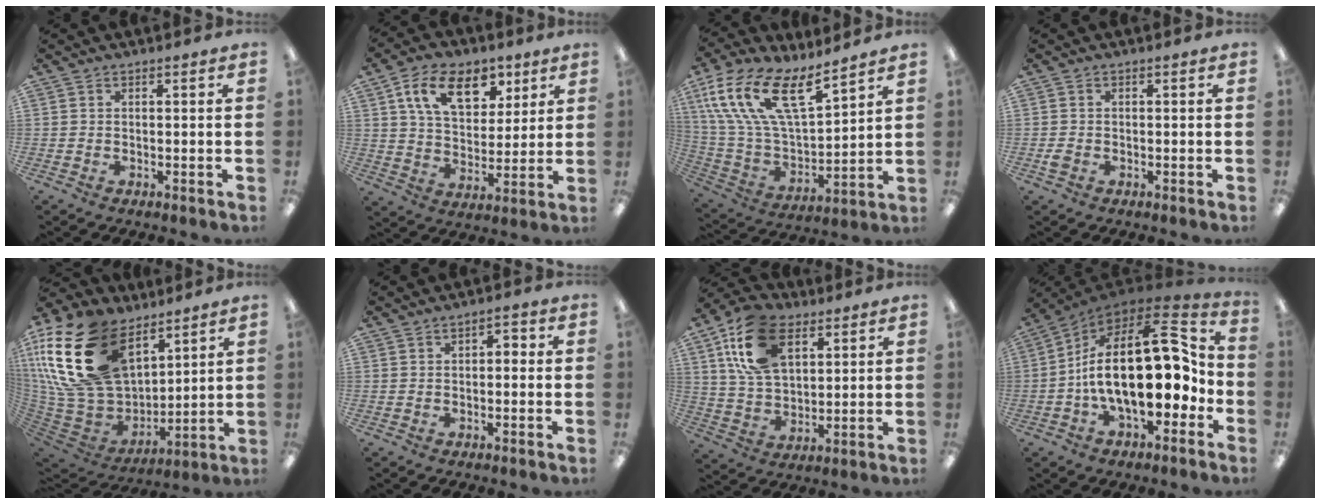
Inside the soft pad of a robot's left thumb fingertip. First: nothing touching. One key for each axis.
{"total": 14.7, "fx": 7.5, "fy": 9.3, "fz": 8.6, "tx": -0.136, "ty": -0.011, "tz": 0.133}
{"total": 21.3, "fx": 12.4, "fy": 9.3, "fz": 14.6, "tx": -0.312, "ty": -0.068, "tz": 0.220}
{"total": 1.5, "fx": -0.6, "fy": 1.2, "fz": 0.8, "tx": -0.014, "ty": 0.004, "tz": -0.011}
{"total": 29.3, "fx": 13.2, "fy": 18.2, "fz": 18.7, "tx": -0.411, "ty": -0.060, "tz": 0.253}
{"total": 2.1, "fx": -0.8, "fy": 1.4, "fz": 1.4, "tx": -0.026, "ty": 0.010, "tz": -0.017}
{"total": 17.4, "fx": 8.2, "fy": 10.8, "fz": 11.0, "tx": -0.215, "ty": -0.004, "tz": 0.152}
{"total": 26.8, "fx": 0.8, "fy": 13.6, "fz": 23.0, "tx": -0.419, "ty": 0.002, "tz": 0.015}